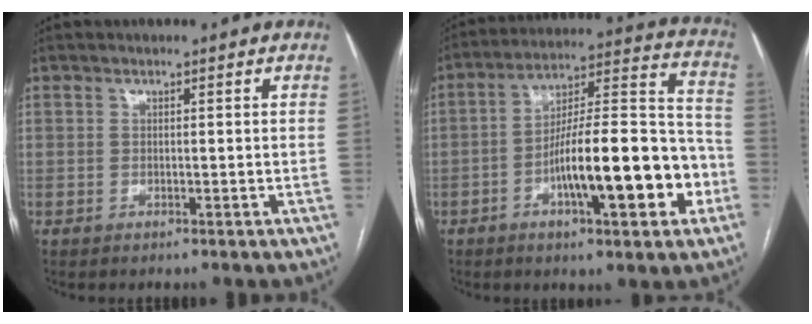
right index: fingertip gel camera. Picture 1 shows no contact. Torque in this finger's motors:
{"motor_torque": [1.30, -0.84, 1.05, 0.21]}